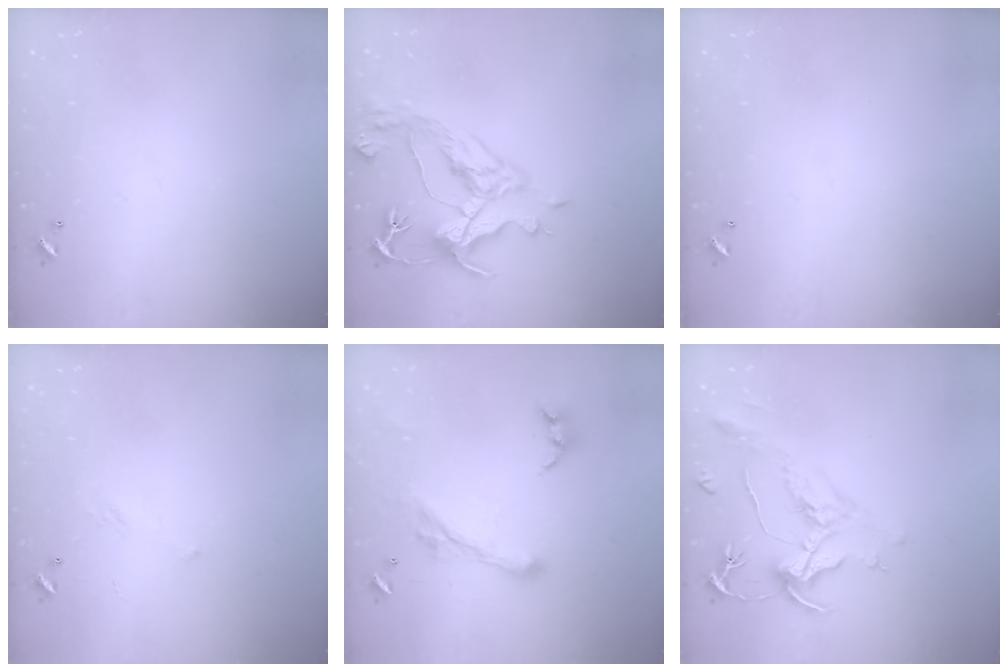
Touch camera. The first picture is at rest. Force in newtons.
{"total": 8.7, "press": 8.5, "slide": 1.9}
{"total": 0.0}
{"total": 5.5, "press": 5.5, "slide": 0.9}
{"total": 2.8, "press": 2.5, "slide": 1.3}
{"total": 2.0, "press": 1.5, "slide": 1.3}